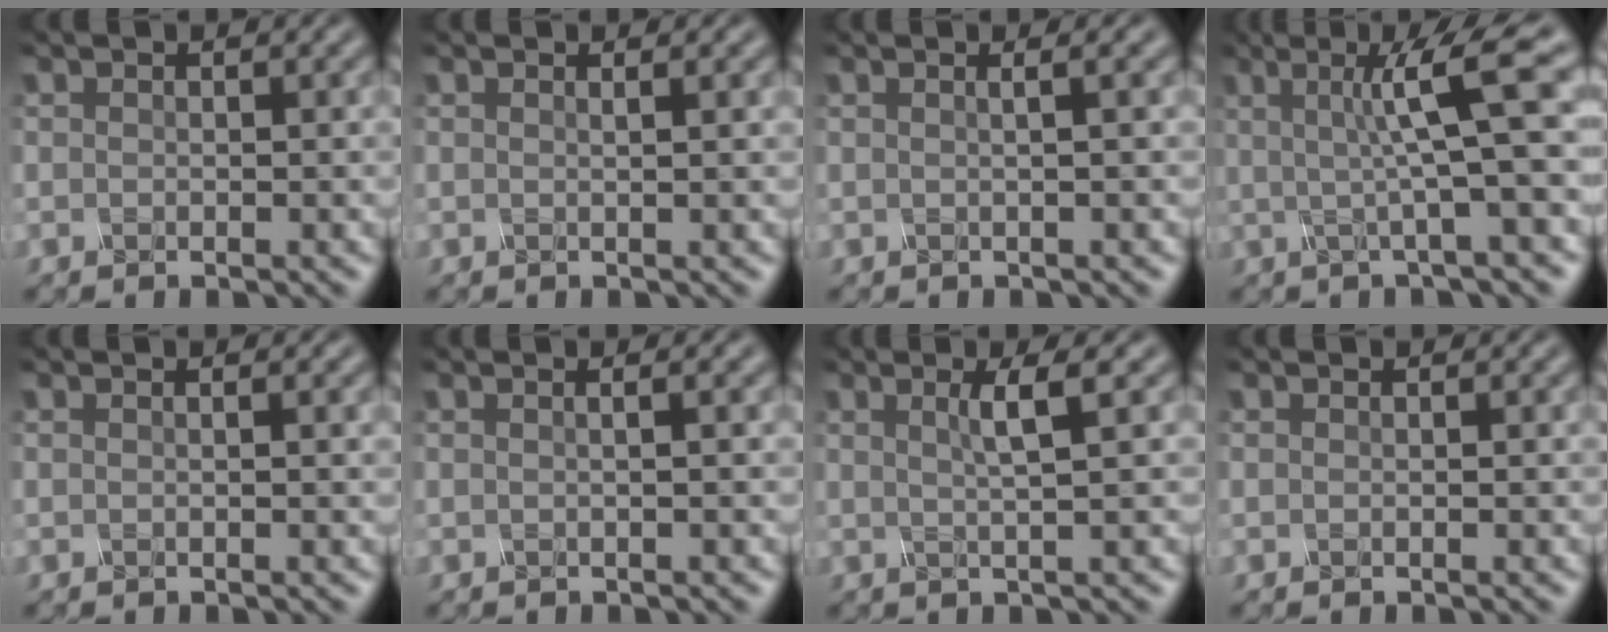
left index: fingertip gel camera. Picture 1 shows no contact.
{"total": 1.4, "force": [0.6, 0.6, 1.2], "torque": [-0.007, 0.001, -0.002]}
{"total": 3.4, "force": [1.0, 1.7, 2.8], "torque": [-0.015, 0.019, -0.025]}
{"total": 6.9, "force": [1.0, 0.9, 6.7], "torque": [-0.107, 0.015, 0.013]}
{"total": 1.1, "force": [0.1, 0.4, 1.0], "torque": [-0.008, 0.005, -0.005]}
{"total": 2.8, "force": [0.7, 1.4, 2.3], "torque": [-0.011, 0.008, -0.023]}
{"total": 2.8, "force": [0.9, 0.6, 2.6], "torque": [-0.039, 0.006, 0.009]}
{"total": 0.0}